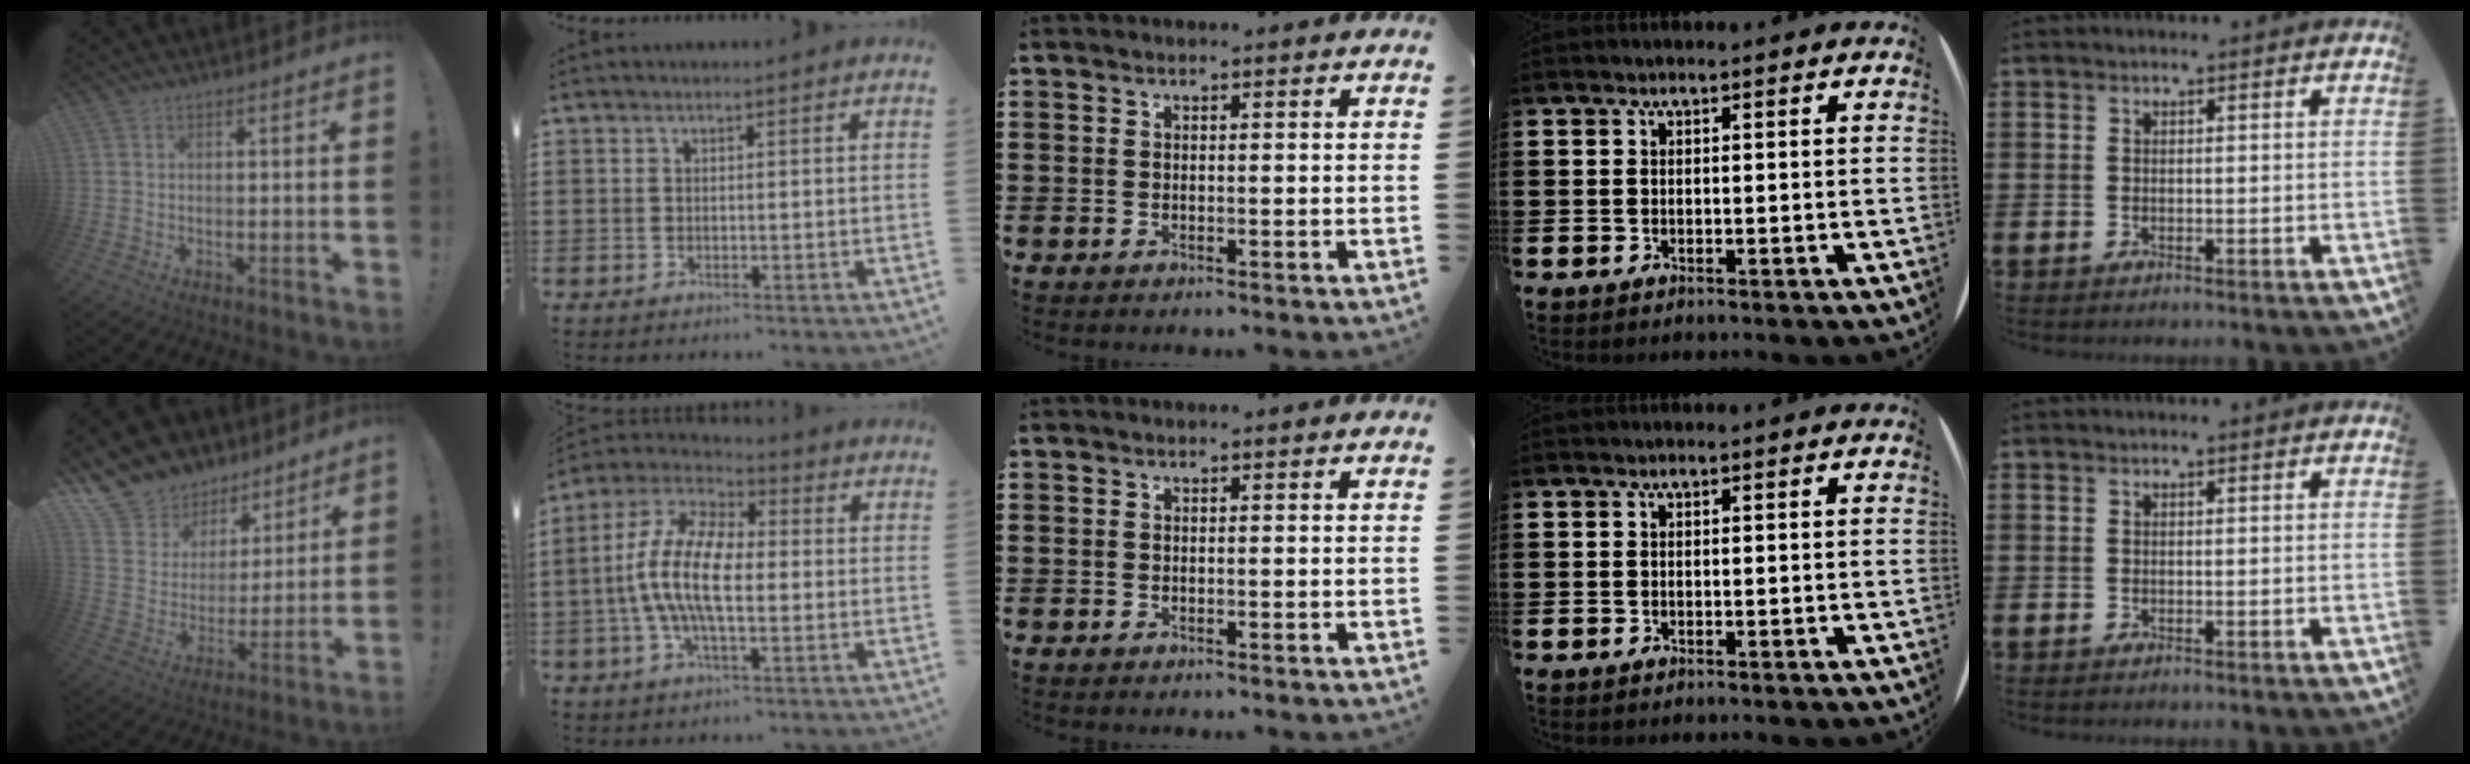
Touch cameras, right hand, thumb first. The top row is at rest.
{"thumb": {"total": 12.6, "force": [9.4, 8.2, 1.9], "torque": [-0.041, -0.075, 0.186]}, "index": {"total": 11.5, "force": [-1.1, 4.8, 10.4], "torque": [-0.243, -0.010, -0.029]}}